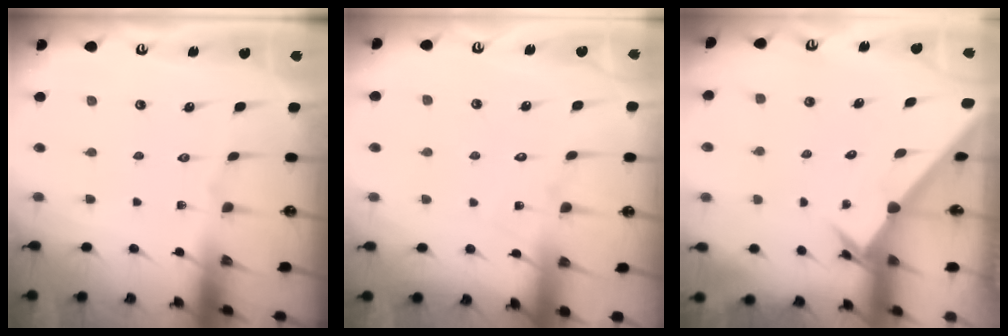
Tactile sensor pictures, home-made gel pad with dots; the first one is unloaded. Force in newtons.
{"total": 7.4, "press": 7.4, "slide": 0.6}
{"total": 3.3, "press": 3.3, "slide": 0.2}